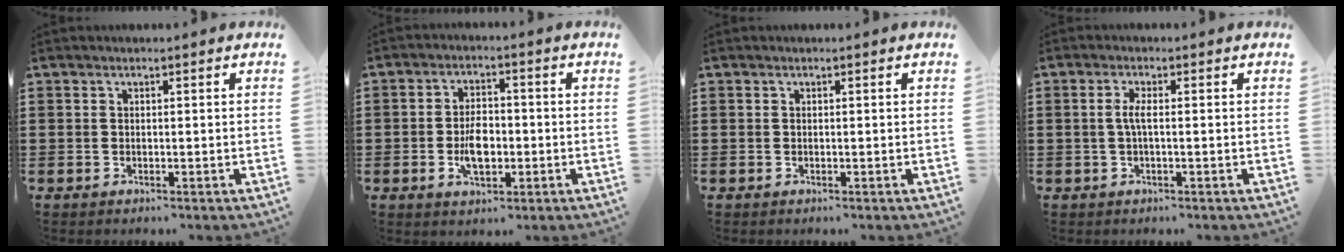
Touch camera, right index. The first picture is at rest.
{"total": 5.4, "force": [-1.1, 3.1, 4.3], "torque": [-0.083, -0.002, -0.024]}
{"total": 0.0}
{"total": 2.4, "force": [-0.3, 0.4, 2.4], "torque": [-0.060, -0.006, -0.011]}